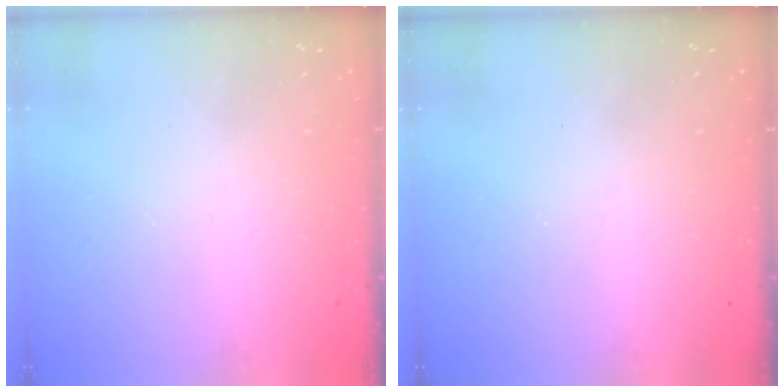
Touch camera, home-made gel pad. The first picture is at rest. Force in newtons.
{"total": 0.0}